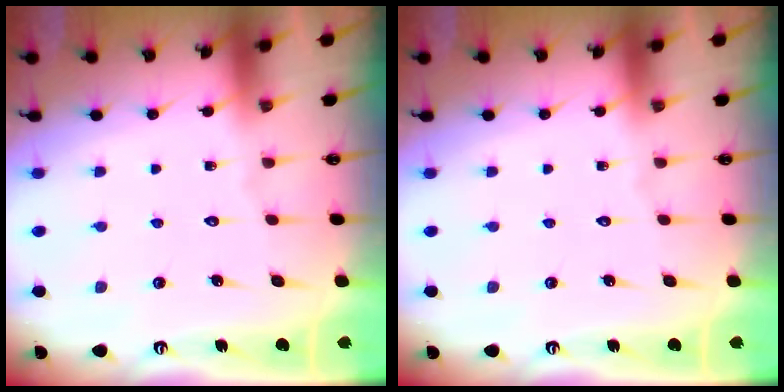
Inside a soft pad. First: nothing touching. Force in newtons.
{"total": 0.0}